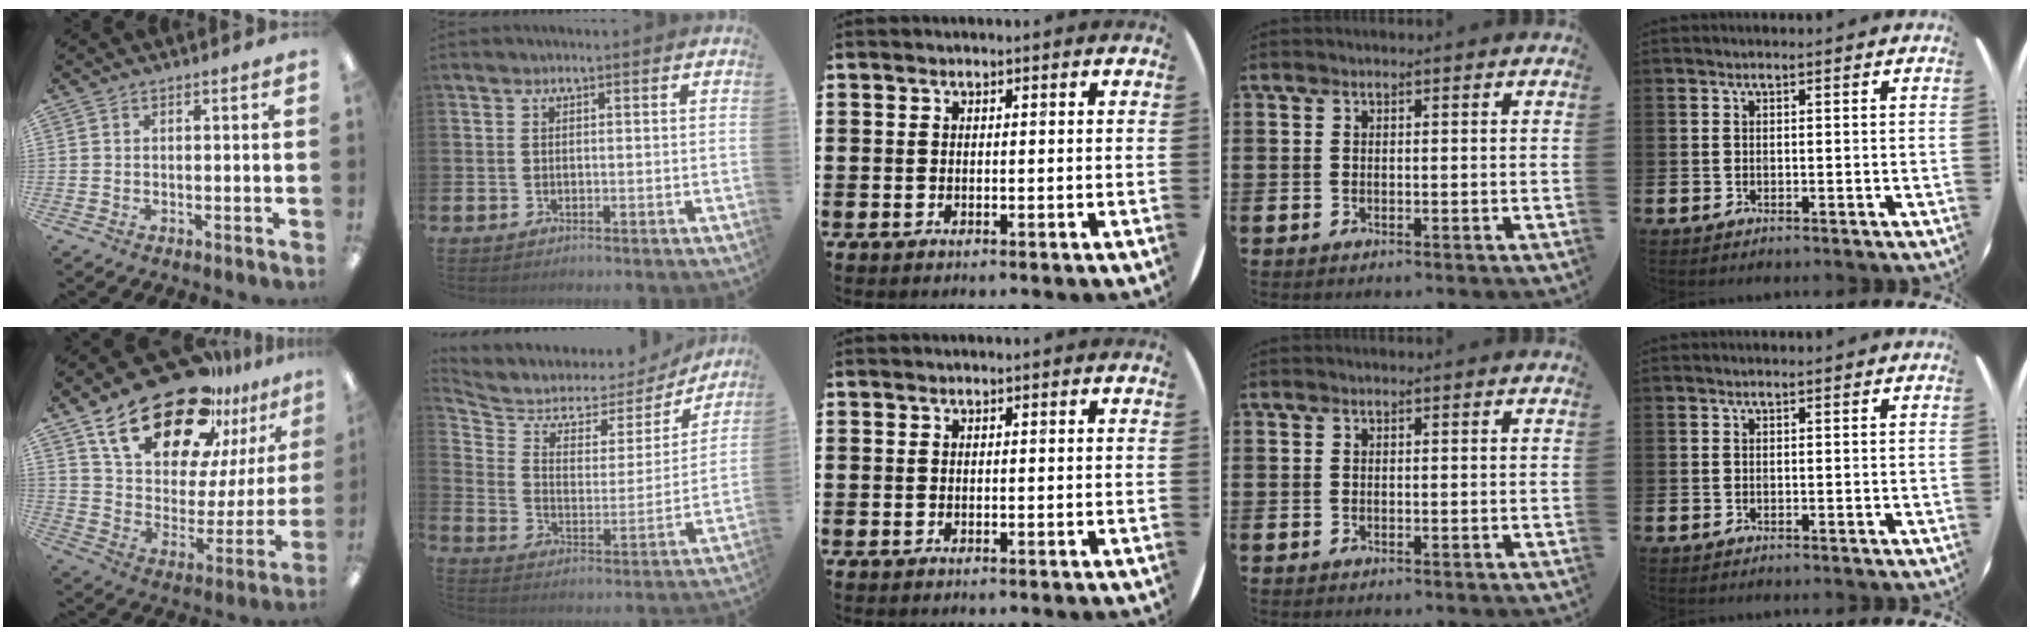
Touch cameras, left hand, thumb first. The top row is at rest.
{"thumb": {"total": 25.5, "force": [18.4, 11.3, 13.5], "torque": [-0.227, -0.116, 0.323]}, "index": {"total": 5.3, "force": [4.7, 2.3, 0.5], "torque": [-0.053, -0.043, 0.074]}}